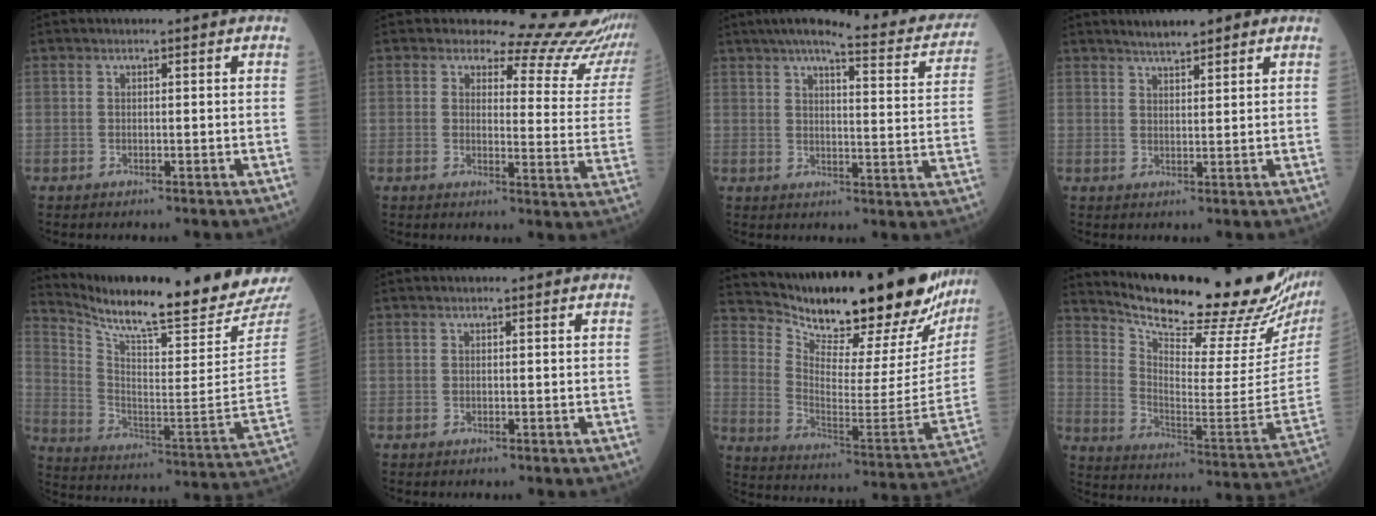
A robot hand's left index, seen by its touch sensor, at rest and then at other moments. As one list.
[{"total": 13.9, "force": [13.7, 1.8, 1.1], "torque": [0.010, -0.118, 0.121]}, {"total": 21.1, "force": [18.3, 2.4, 10.2], "torque": [-0.135, -0.032, 0.212]}, {"total": 4.2, "force": [3.2, 0.9, 2.5], "torque": [-0.044, 0.013, 0.050]}, {"total": 21.7, "force": [20.1, -0.6, 8.1], "torque": [-0.162, -0.108, 0.290]}, {"total": 0.0}, {"total": 26.4, "force": [23.7, 4.4, 10.7], "torque": [-0.187, -0.101, 0.325]}, {"total": 27.1, "force": [24.0, 2.0, 12.4], "torque": [-0.210, -0.109, 0.322]}]